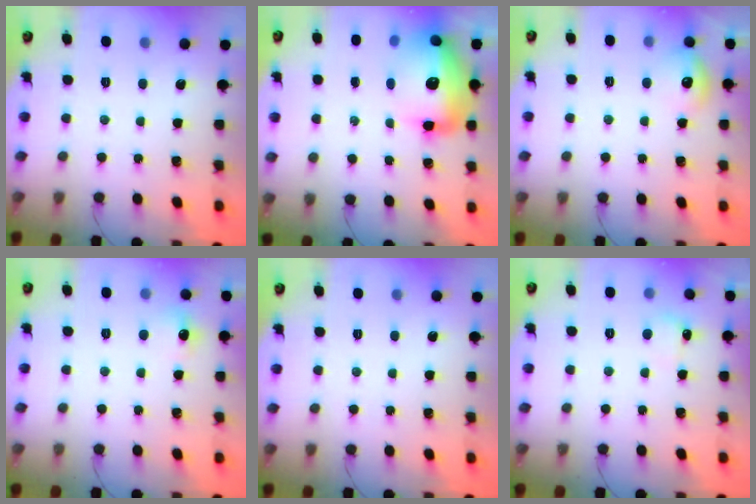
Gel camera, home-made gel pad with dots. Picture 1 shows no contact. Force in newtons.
{"total": 18.8, "press": 18.1, "slide": 4.8}
{"total": 9.5, "press": 9.4, "slide": 1.5}
{"total": 6.6, "press": 6.4, "slide": 1.5}
{"total": 0.0}
{"total": 6.0, "press": 5.9, "slide": 1.3}